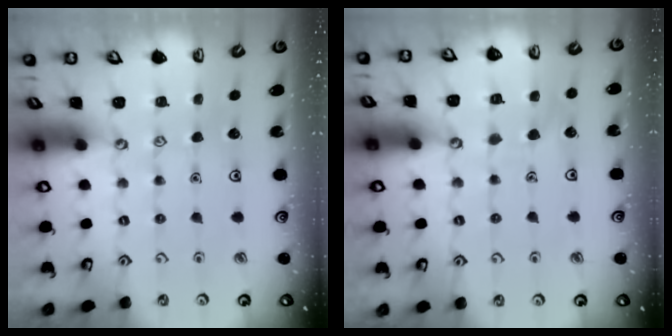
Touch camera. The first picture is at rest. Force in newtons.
{"total": 4.9, "press": 4.8, "slide": 0.6}